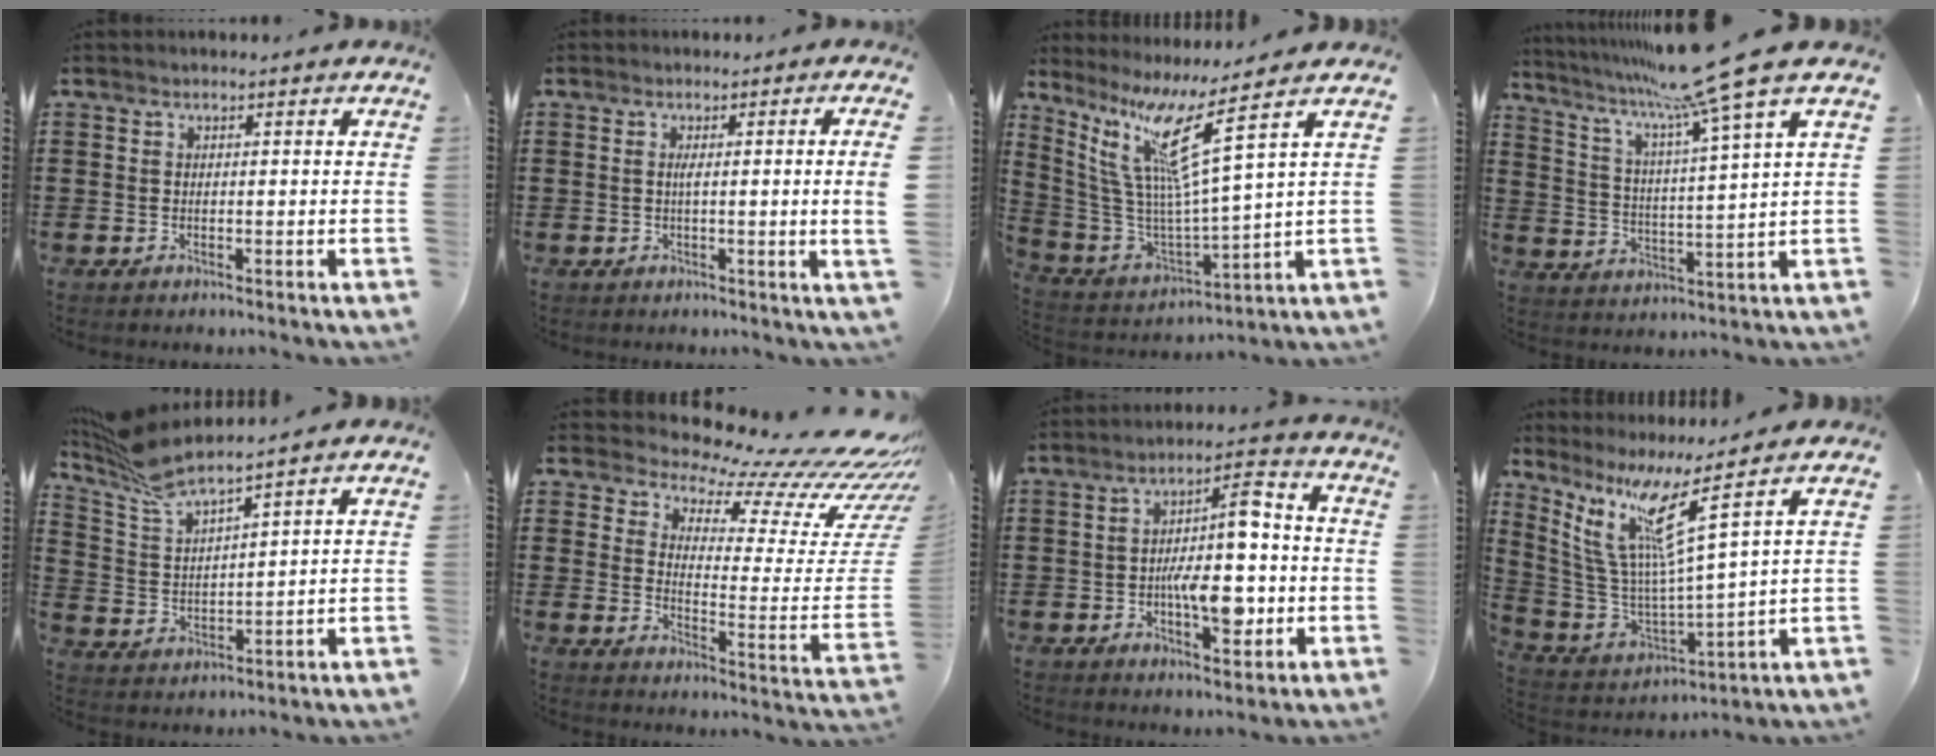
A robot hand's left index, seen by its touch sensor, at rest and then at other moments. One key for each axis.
{"total": 3.0, "fx": 0.2, "fy": -0.7, "fz": 2.9, "tx": -0.054, "ty": -0.007, "tz": -0.002}
{"total": 12.8, "fx": 7.9, "fy": 0.6, "fz": 10.0, "tx": -0.233, "ty": -0.059, "tz": 0.123}
{"total": 10.7, "fx": 8.5, "fy": -1.6, "fz": 6.3, "tx": -0.137, "ty": -0.052, "tz": 0.129}
{"total": 6.9, "fx": 6.4, "fy": 0.3, "fz": 2.7, "tx": -0.081, "ty": -0.027, "tz": 0.112}
{"total": 9.9, "fx": 8.2, "fy": 2.1, "fz": 5.2, "tx": -0.095, "ty": -0.084, "tz": 0.131}
{"total": 10.4, "fx": -1.6, "fy": 4.3, "fz": 9.4, "tx": -0.142, "ty": 0.009, "tz": -0.031}
{"total": 10.9, "fx": 7.1, "fy": 0.5, "fz": 8.3, "tx": -0.200, "ty": -0.062, "tz": 0.109}